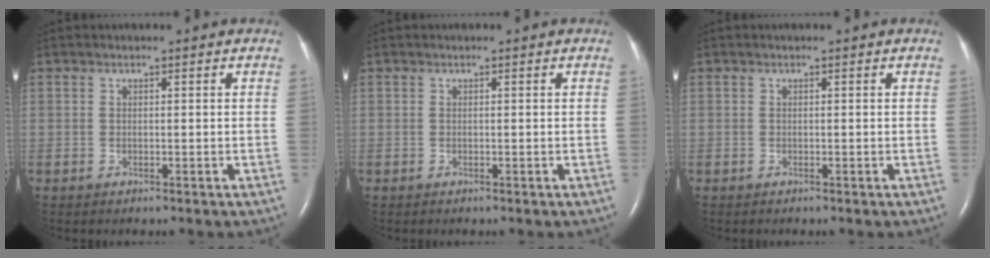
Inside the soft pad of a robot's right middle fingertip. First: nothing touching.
{"total": 0.0}
{"total": 0.0}